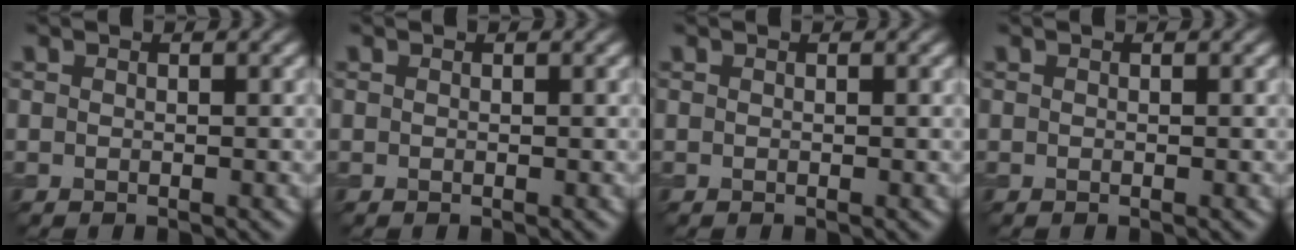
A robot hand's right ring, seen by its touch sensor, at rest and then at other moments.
{"total": 0.0}
{"total": 0.0}
{"total": 0.0}